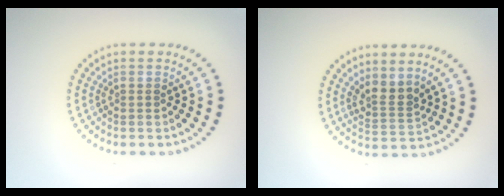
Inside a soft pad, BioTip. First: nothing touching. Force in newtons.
{"total": 2.5, "press": 1.8, "slide": 1.7}